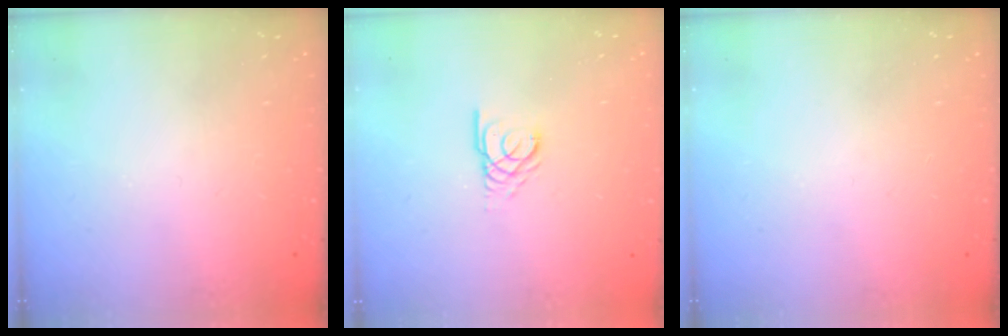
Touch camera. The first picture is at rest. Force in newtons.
{"total": 2.4, "press": 2.4, "slide": 0.1}
{"total": 0.0}